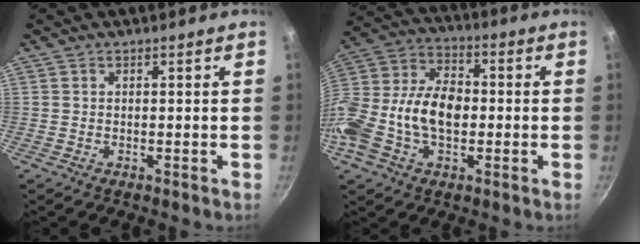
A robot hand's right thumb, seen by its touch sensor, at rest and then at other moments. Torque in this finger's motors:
{"motor_torque": [-0.02, 0.86, 0.75, -0.71, 0.21]}